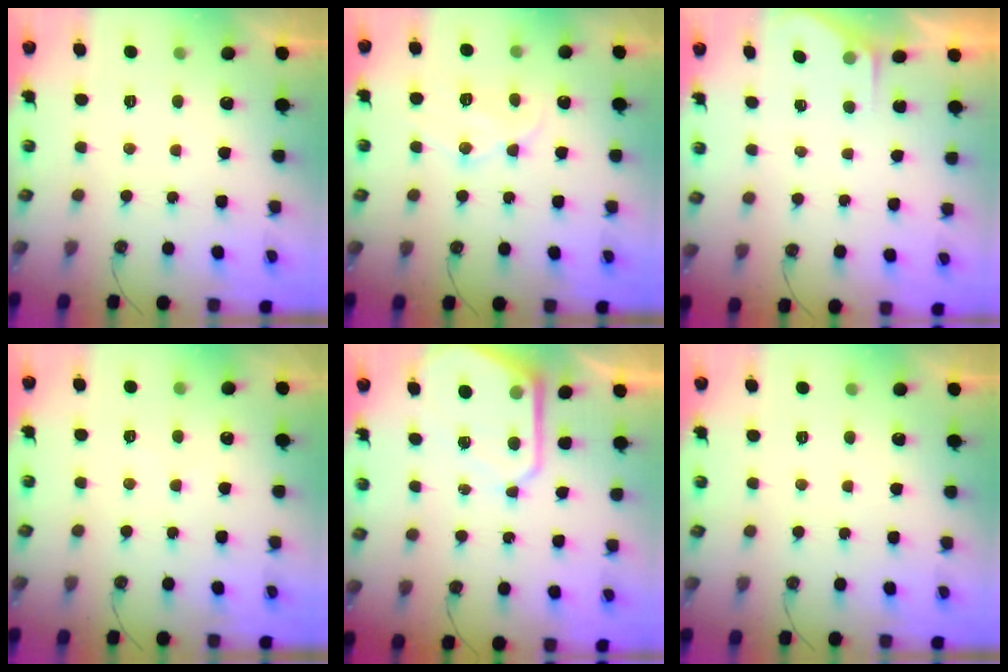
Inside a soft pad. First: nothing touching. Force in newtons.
{"total": 12.6, "press": 12.6, "slide": 1.1}
{"total": 2.2, "press": 2.2, "slide": 0.3}
{"total": 2.9, "press": 2.9, "slide": 0.4}
{"total": 9.3, "press": 9.2, "slide": 0.6}
{"total": 0.0}